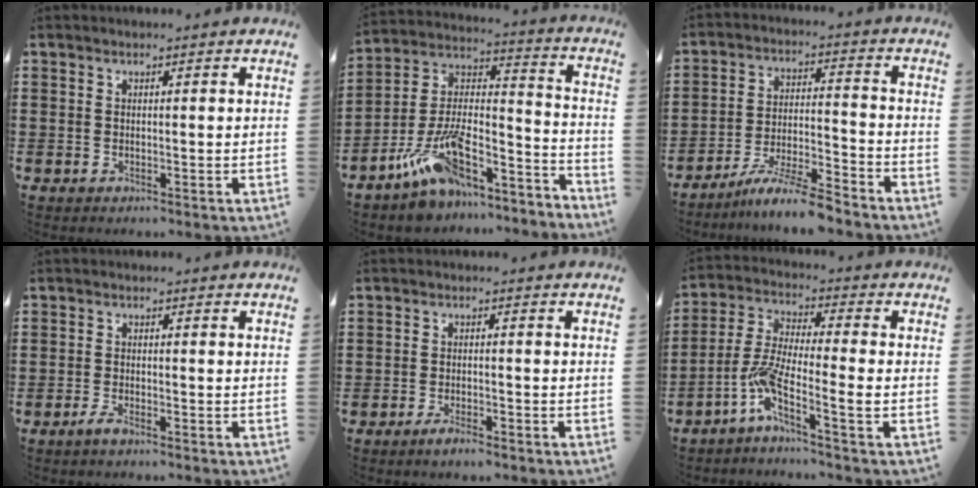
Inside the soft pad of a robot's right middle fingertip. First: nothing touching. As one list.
[{"total": 12.2, "force": [-8.9, 4.4, 7.1], "torque": [-0.144, 0.022, -0.173]}, {"total": 8.3, "force": [-7.4, 0.1, 3.8], "torque": [-0.074, -0.002, -0.140]}, {"total": 1.7, "force": [-1.3, 0.1, 1.1], "torque": [-0.028, -0.005, -0.027]}, {"total": 2.2, "force": [-1.8, 0.3, 1.3], "torque": [-0.024, -0.001, -0.032]}, {"total": 6.8, "force": [-2.9, 1.3, 6.0], "torque": [-0.140, -0.013, -0.062]}]